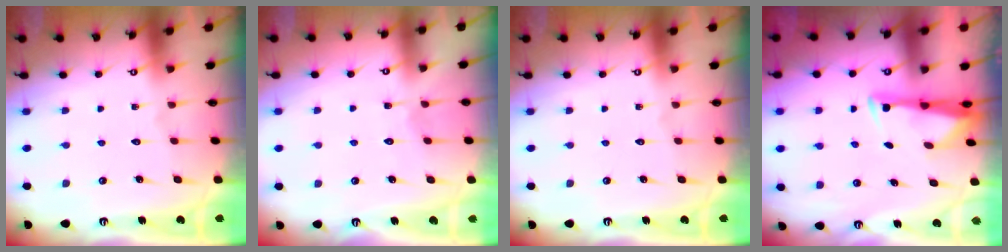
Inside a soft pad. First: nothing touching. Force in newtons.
{"total": 2.6, "press": 2.5, "slide": 0.3}
{"total": 0.0}
{"total": 3.2, "press": 3.1, "slide": 0.9}